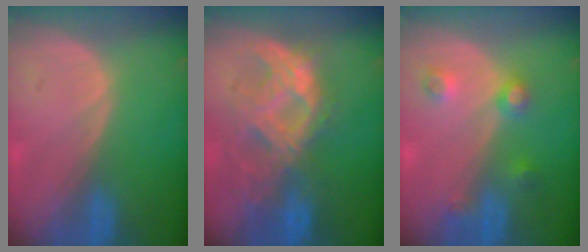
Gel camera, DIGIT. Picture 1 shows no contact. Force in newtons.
{"total": 9.3, "press": 8.8, "slide": 2.9}
{"total": 4.2, "press": 3.7, "slide": 1.9}